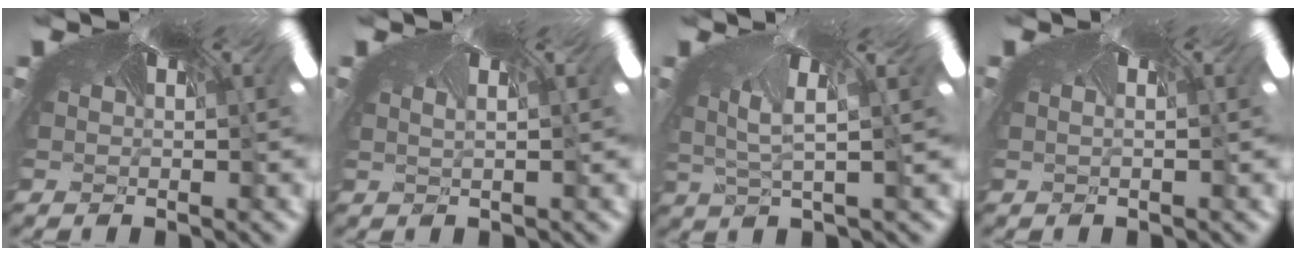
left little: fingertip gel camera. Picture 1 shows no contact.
{"total": 1.8, "force": [-1.7, 0.1, 0.6], "torque": [-0.014, -0.025, -0.011]}
{"total": 3.3, "force": [-3.2, -0.1, -0.9], "torque": [-0.025, -0.060, -0.018]}
{"total": 1.3, "force": [-1.2, -0.2, 0.1], "torque": [-0.005, -0.015, -0.010]}